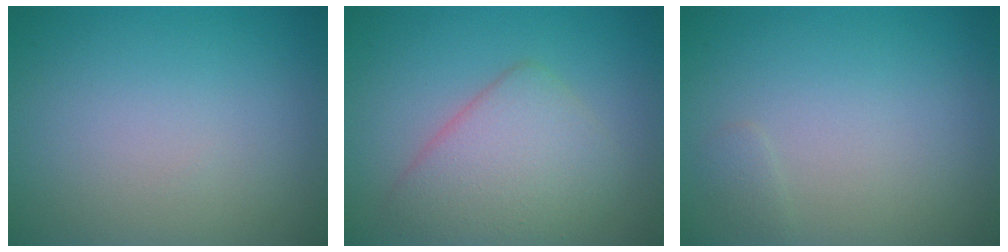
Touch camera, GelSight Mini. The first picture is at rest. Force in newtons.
{"total": 4.4, "press": 4.4, "slide": 0.4}
{"total": 0.6, "press": 0.6, "slide": 0.0}